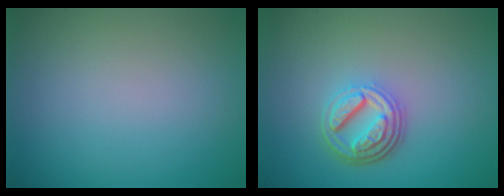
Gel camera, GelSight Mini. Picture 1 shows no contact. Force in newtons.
{"total": 4.6, "press": 3.4, "slide": 3.0}